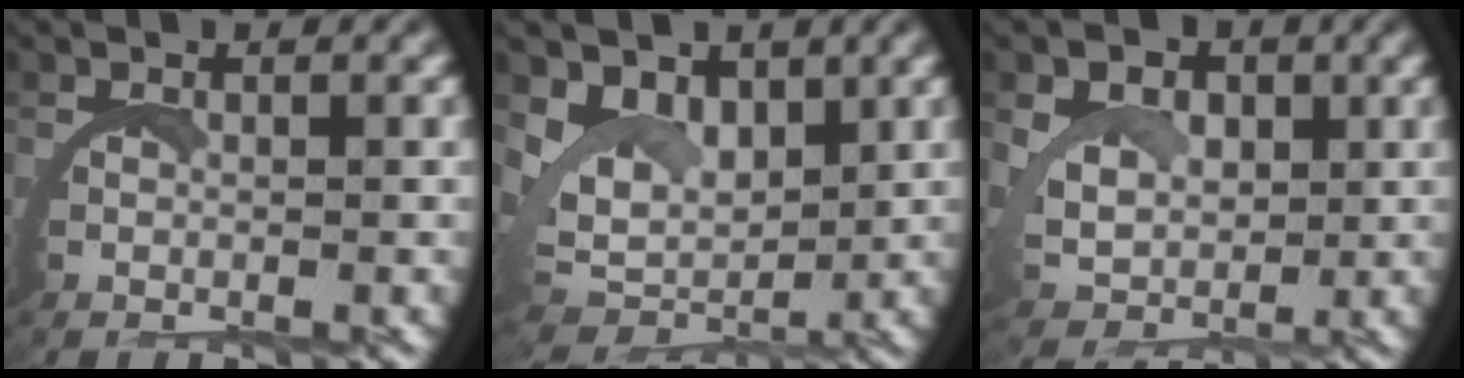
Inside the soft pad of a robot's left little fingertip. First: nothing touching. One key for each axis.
{"total": 7.2, "fx": 2.3, "fy": 5.5, "fz": 4.0, "tx": -0.102, "ty": -0.025, "tz": 0.047}
{"total": 4.8, "fx": 1.1, "fy": 3.8, "fz": 2.7, "tx": -0.078, "ty": -0.028, "tz": 0.029}